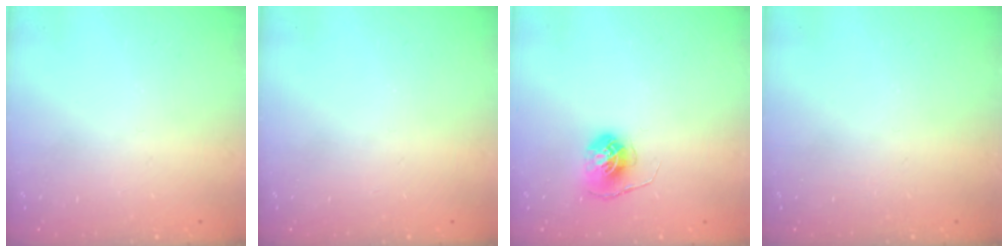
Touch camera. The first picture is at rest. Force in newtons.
{"total": 0.0}
{"total": 6.0, "press": 6.0, "slide": 0.3}
{"total": 0.0}